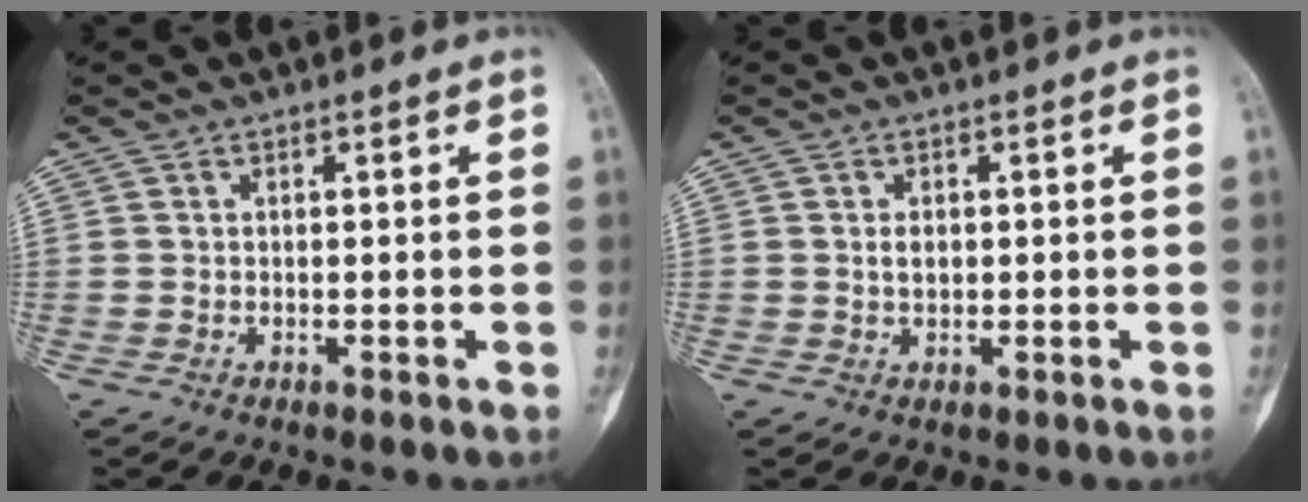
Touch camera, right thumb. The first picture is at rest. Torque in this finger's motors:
{"motor_torque": [0.58, 0.11, 0.04, -0.21, 0.11]}